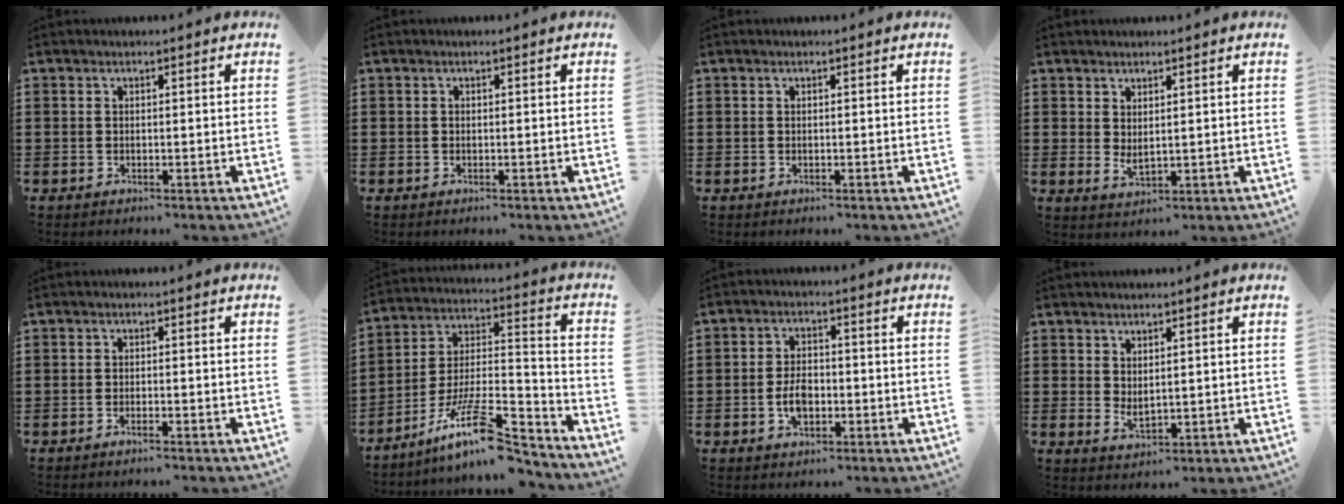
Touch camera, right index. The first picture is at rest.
{"total": 0.0}
{"total": 0.0}
{"total": 2.1, "force": [1.2, 0.6, 1.7], "torque": [-0.032, -0.002, 0.023]}
{"total": 1.0, "force": [-0.9, 0.0, 0.5], "torque": [-0.010, -0.003, -0.016]}
{"total": 14.6, "force": [-10.4, 3.2, 9.7], "torque": [-0.166, 0.021, -0.186]}
{"total": 4.6, "force": [-1.2, 2.6, 3.6], "torque": [-0.080, 0.003, -0.026]}
{"total": 2.0, "force": [1.1, 0.7, 1.4], "torque": [-0.028, -0.002, 0.022]}